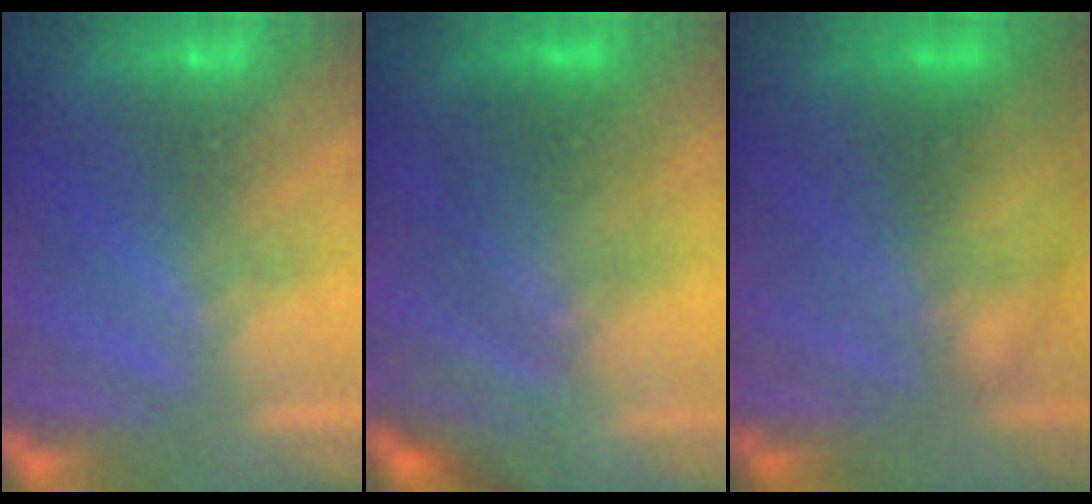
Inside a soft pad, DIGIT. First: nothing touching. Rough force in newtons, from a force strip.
{"total": 2.3}
{"total": 2.2}